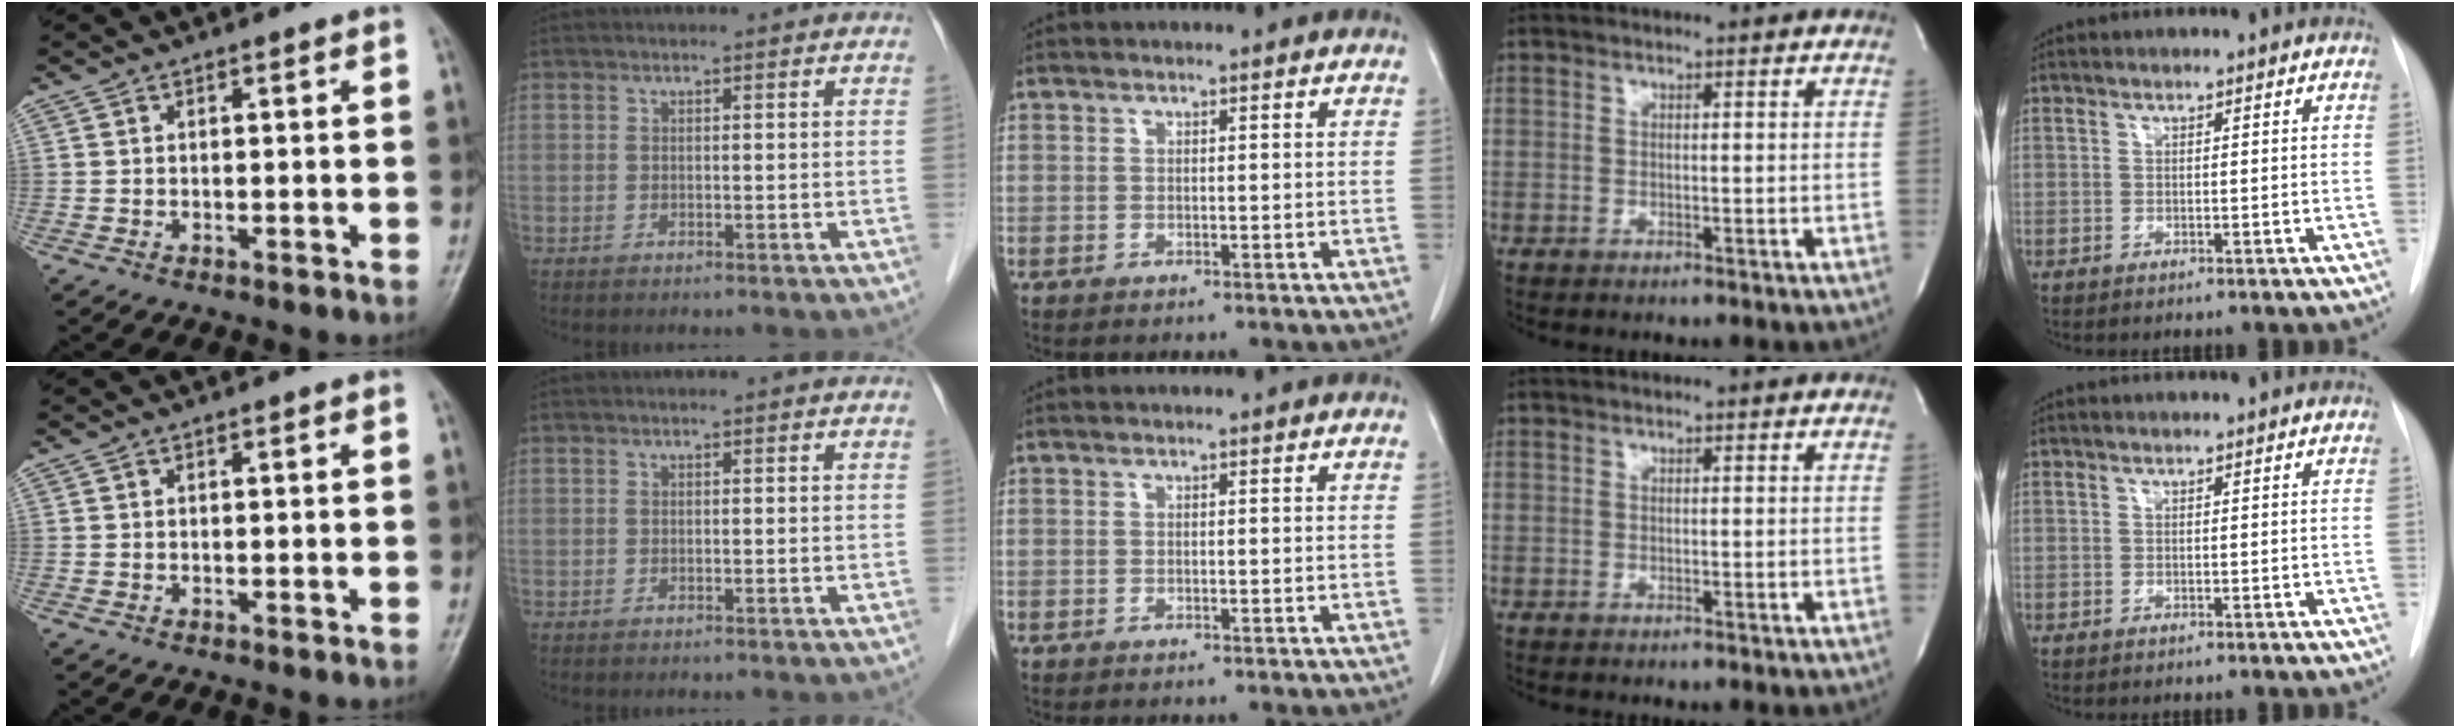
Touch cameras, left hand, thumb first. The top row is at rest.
{}